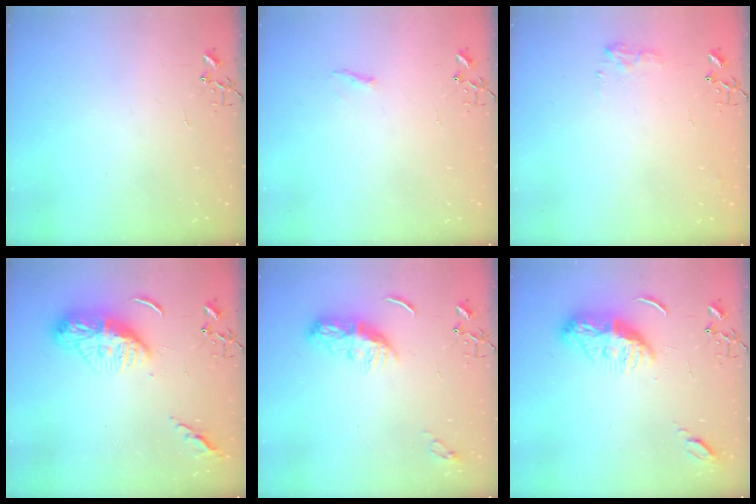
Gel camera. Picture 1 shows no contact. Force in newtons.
{"total": 4.7, "press": 4.6, "slide": 0.6}
{"total": 7.8, "press": 7.8, "slide": 0.1}
{"total": 13.3, "press": 13.2, "slide": 1.3}
{"total": 9.1, "press": 9.1, "slide": 0.2}
{"total": 11.3, "press": 11.3, "slide": 0.3}